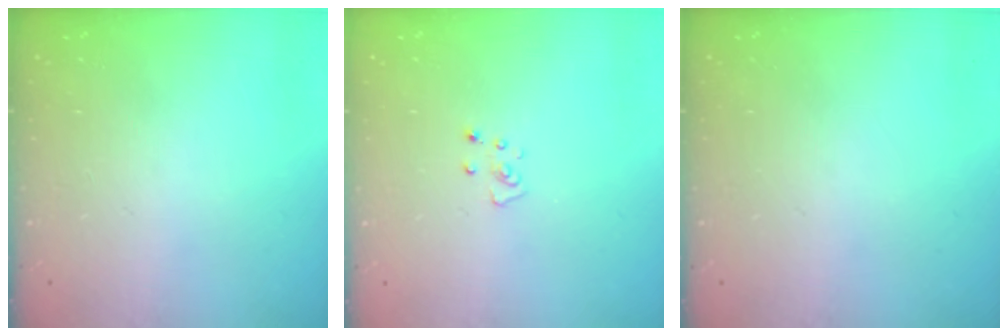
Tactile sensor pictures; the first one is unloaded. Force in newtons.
{"total": 2.8, "press": 2.8, "slide": 0.2}
{"total": 0.0}